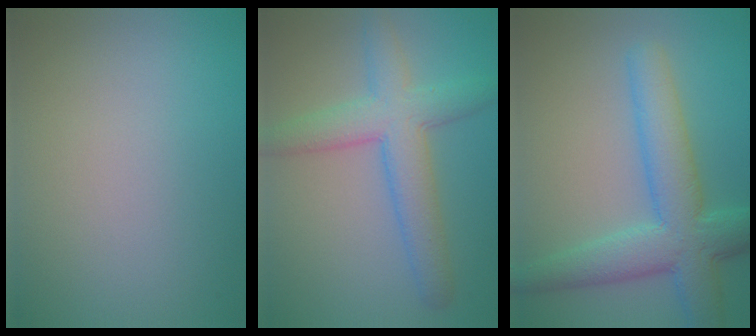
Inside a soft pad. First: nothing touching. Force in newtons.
{"total": 5.4, "press": 5.4, "slide": 0.2}
{"total": 6.8, "press": 6.8, "slide": 0.2}